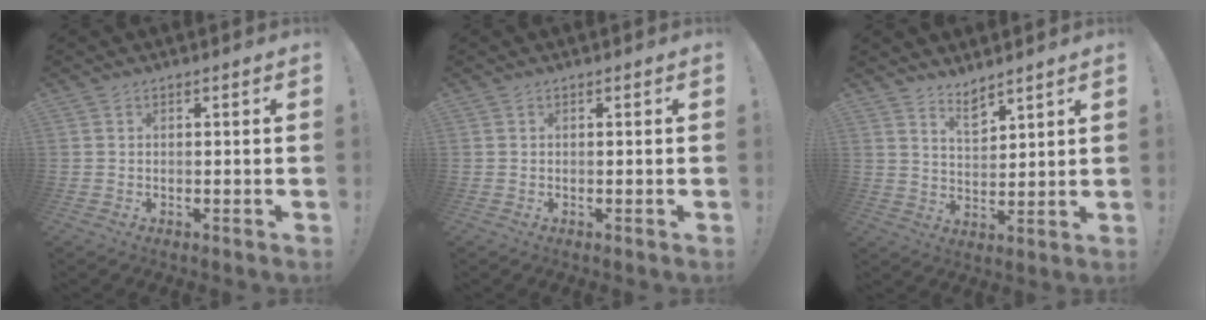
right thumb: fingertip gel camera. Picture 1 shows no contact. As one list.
[{"total": 0.0}, {"total": 6.0, "force": [5.1, 2.3, 2.2], "torque": [-0.038, -0.036, 0.094]}]